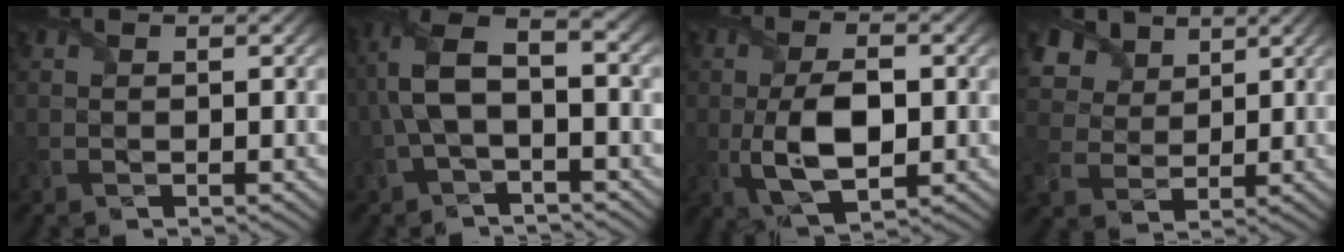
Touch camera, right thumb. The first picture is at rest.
{"total": 7.9, "force": [-0.4, 3.6, 7.0], "torque": [-0.164, 0.021, -0.018]}
{"total": 7.8, "force": [-1.0, 3.9, 6.7], "torque": [-0.137, -0.004, -0.018]}
{"total": 9.2, "force": [5.0, 6.4, 4.2], "torque": [-0.140, 0.014, 0.086]}